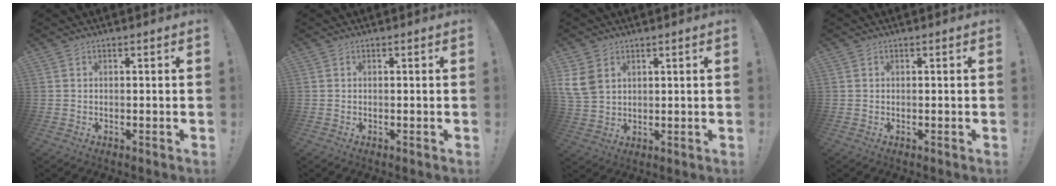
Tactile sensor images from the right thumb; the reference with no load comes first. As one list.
[{"total": 0.0}, {"total": 8.0, "force": [3.3, 5.7, 4.5], "torque": [-0.097, -0.009, 0.066]}, {"total": 0.0}]